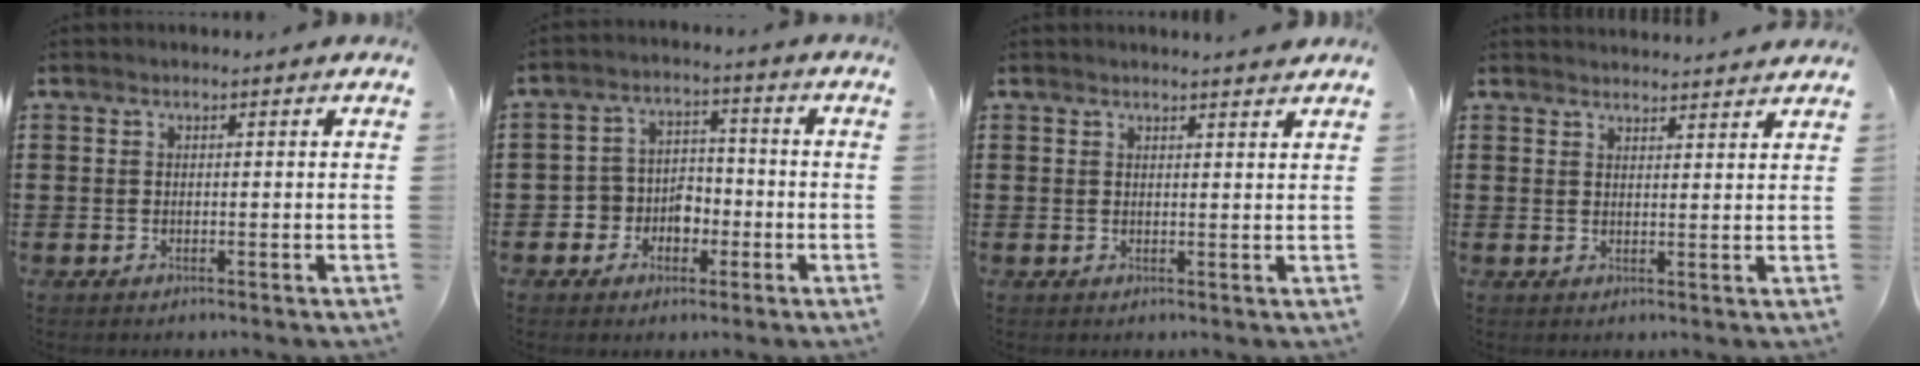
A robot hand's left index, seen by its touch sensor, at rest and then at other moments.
{"total": 5.0, "force": [-2.4, 4.2, 1.2], "torque": [-0.035, 0.013, -0.047]}
{"total": 1.9, "force": [1.8, -0.1, 0.5], "torque": [-0.013, -0.001, 0.035]}
{"total": 2.4, "force": [2.4, -0.1, -0.1], "torque": [-0.006, -0.007, 0.047]}